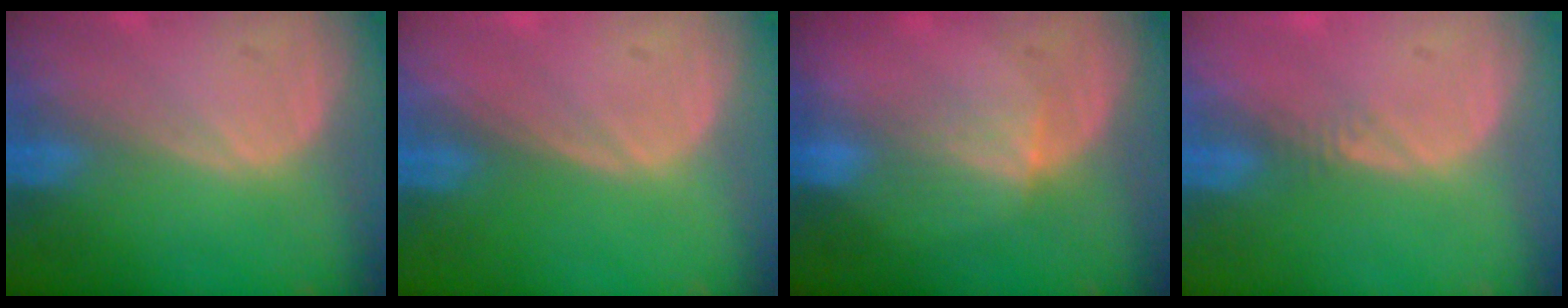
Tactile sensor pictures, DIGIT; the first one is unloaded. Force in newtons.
{"total": 0.0}
{"total": 3.0, "press": 2.8, "slide": 1.1}
{"total": 0.9, "press": 0.8, "slide": 0.4}